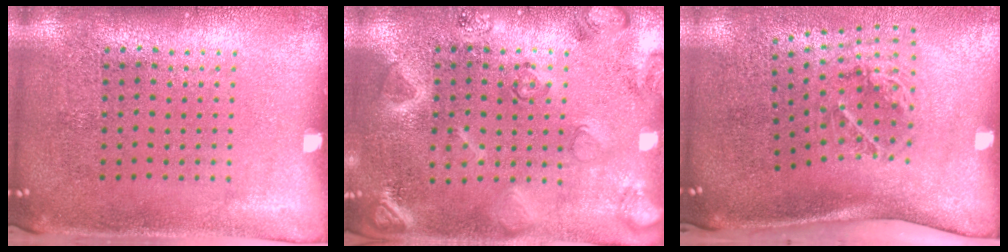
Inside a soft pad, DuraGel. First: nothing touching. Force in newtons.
{"total": 2.3, "press": 2.3, "slide": 0.1}
{"total": 2.1, "press": 1.3, "slide": 1.7}